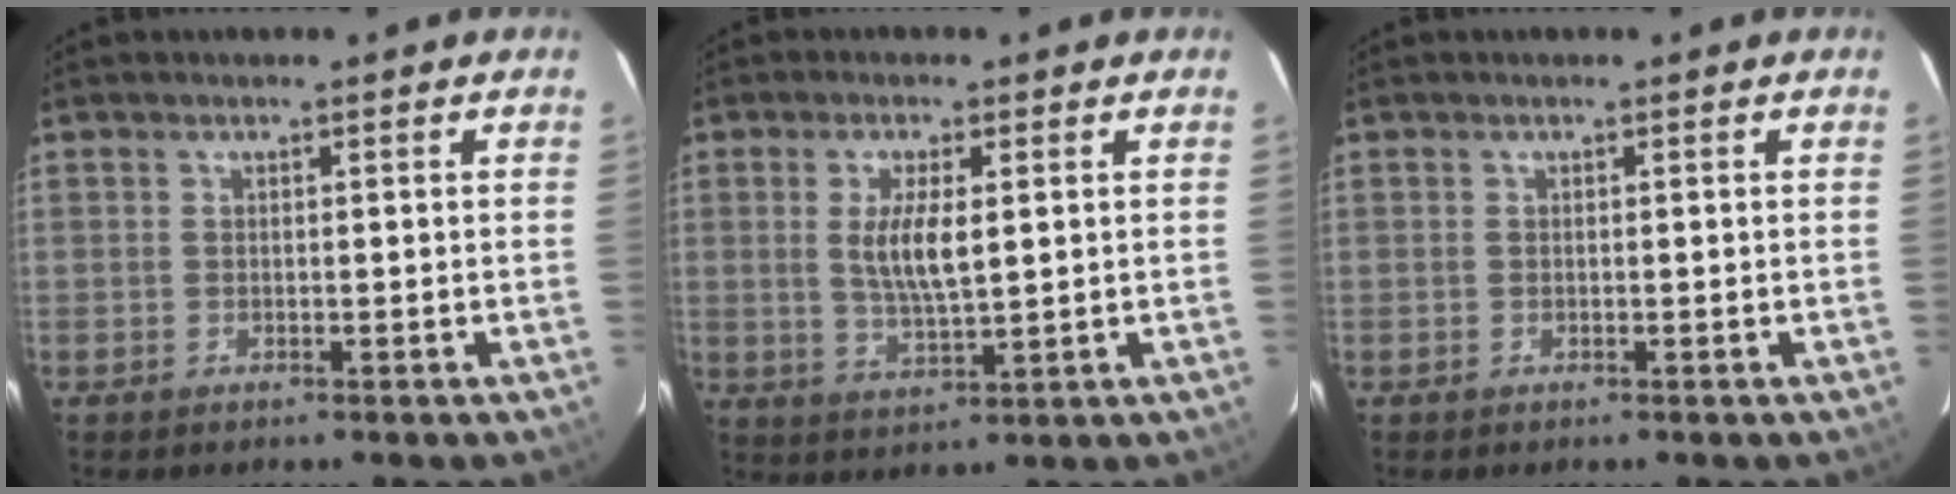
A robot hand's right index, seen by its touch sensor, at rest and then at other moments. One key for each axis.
{"total": 7.0, "fx": 1.2, "fy": 2.1, "fz": 6.5, "tx": -0.126, "ty": -0.005, "tz": 0.025}
{"total": 0.0}